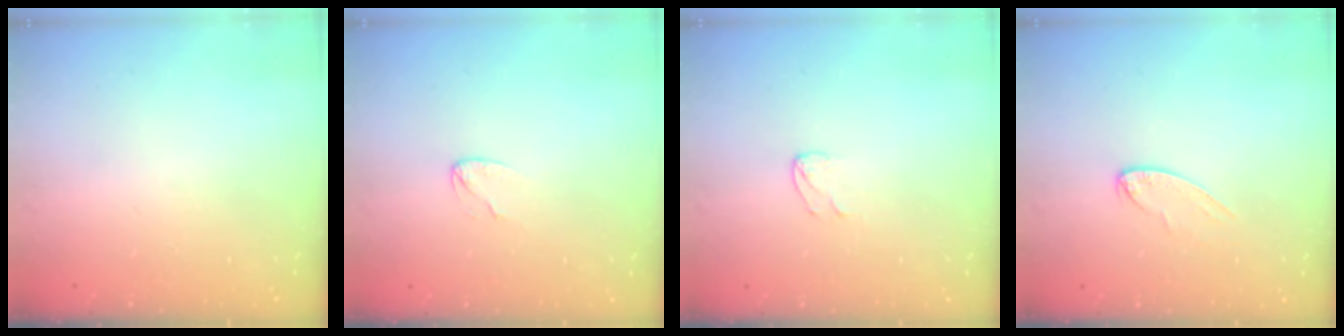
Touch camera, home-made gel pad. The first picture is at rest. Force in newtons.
{"total": 3.8, "press": 3.8, "slide": 0.2}
{"total": 4.0, "press": 4.0, "slide": 0.3}
{"total": 7.1, "press": 7.0, "slide": 0.6}